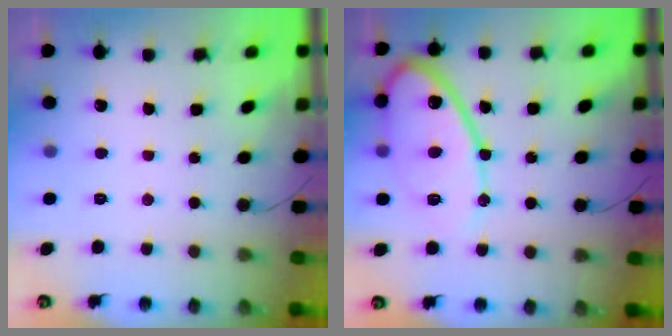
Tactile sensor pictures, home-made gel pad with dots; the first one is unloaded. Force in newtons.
{"total": 15.2, "press": 15.2, "slide": 1.0}